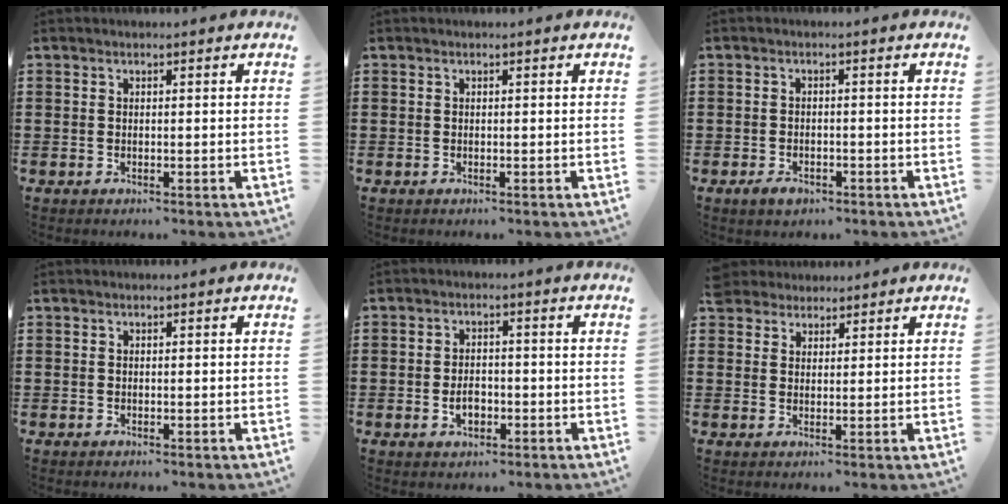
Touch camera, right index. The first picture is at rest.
{"total": 0.0}
{"total": 1.7, "force": [-1.2, 0.9, 0.8], "torque": [-0.018, 0.001, -0.024]}
{"total": 0.0}
{"total": 3.1, "force": [-1.0, 2.0, 2.3], "torque": [-0.036, 0.000, -0.021]}
{"total": 2.8, "force": [2.5, 1.3, -0.2], "torque": [-0.005, 0.007, 0.051]}